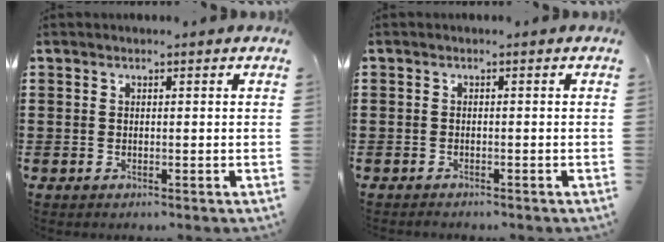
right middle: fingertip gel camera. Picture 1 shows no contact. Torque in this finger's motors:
{"motor_torque": [0.92, 0.08, 0.04, 0.04]}